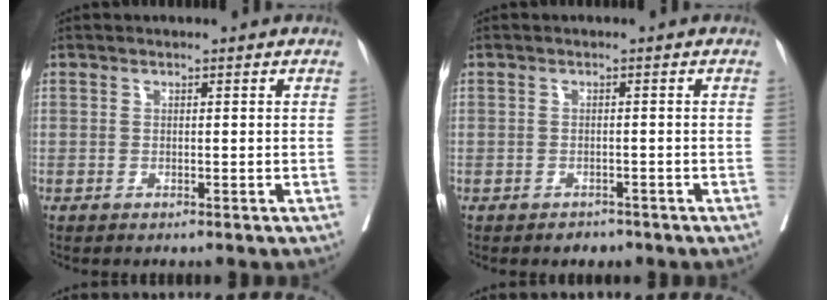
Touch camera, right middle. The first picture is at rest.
{"total": 1.4, "force": [-1.2, 0.8, 0.2], "torque": [-0.005, 0.002, -0.017]}